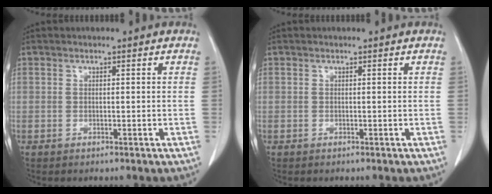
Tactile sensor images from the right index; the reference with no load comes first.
{"total": 0.0}